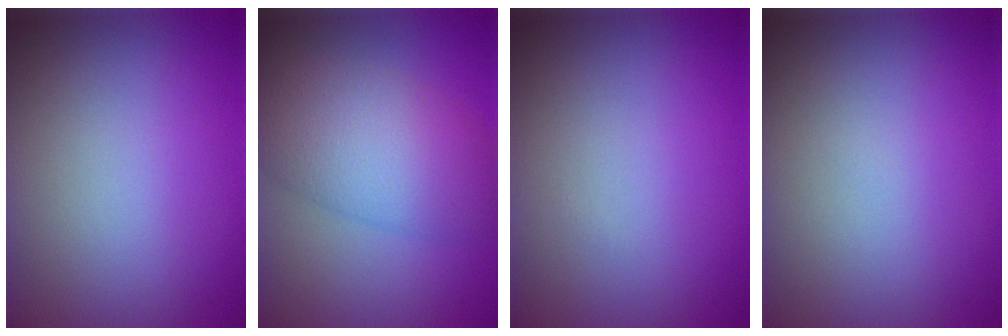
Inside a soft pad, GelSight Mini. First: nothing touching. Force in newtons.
{"total": 7.7, "press": 7.7, "slide": 0.4}
{"total": 0.0}
{"total": 0.0}